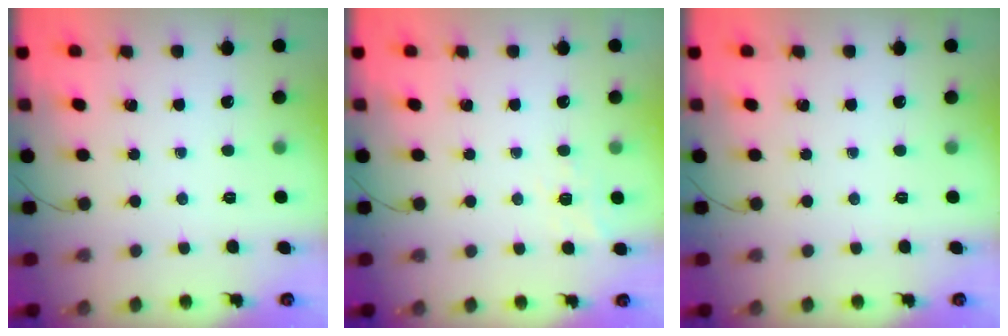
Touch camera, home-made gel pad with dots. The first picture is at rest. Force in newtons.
{"total": 6.3, "press": 6.1, "slide": 1.5}
{"total": 0.0}